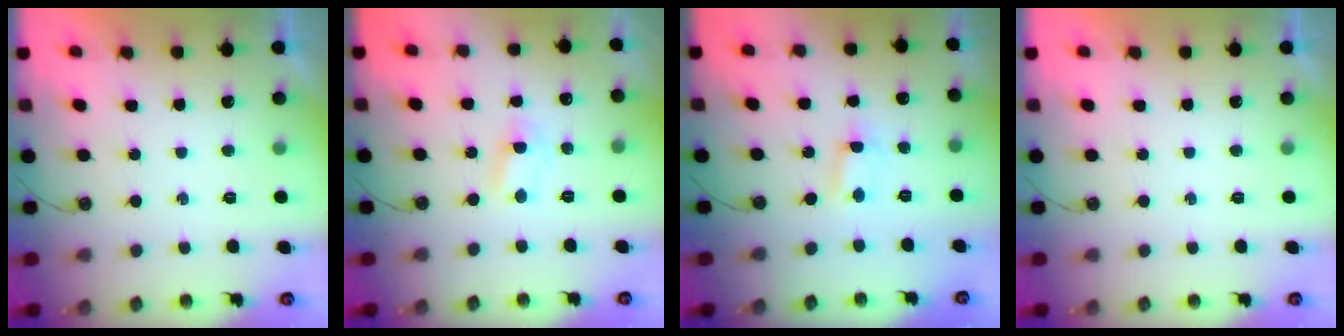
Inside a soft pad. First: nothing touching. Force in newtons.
{"total": 2.8, "press": 2.8, "slide": 0.3}
{"total": 0.6, "press": 0.4, "slide": 0.5}
{"total": 0.0}